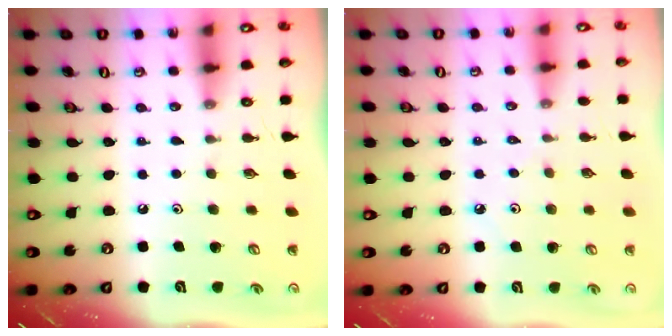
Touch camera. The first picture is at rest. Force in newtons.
{"total": 3.2, "press": 3.2, "slide": 0.6}